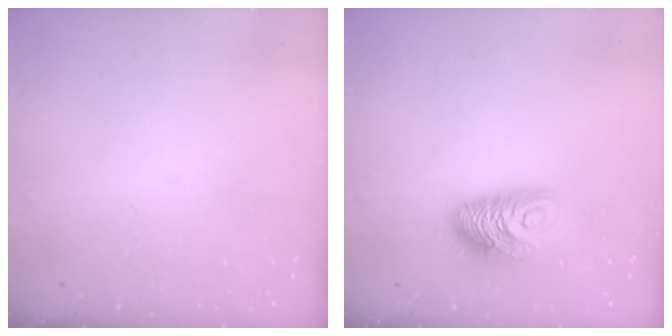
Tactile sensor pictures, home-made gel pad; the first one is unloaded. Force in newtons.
{"total": 10.2, "press": 10.2, "slide": 0.5}